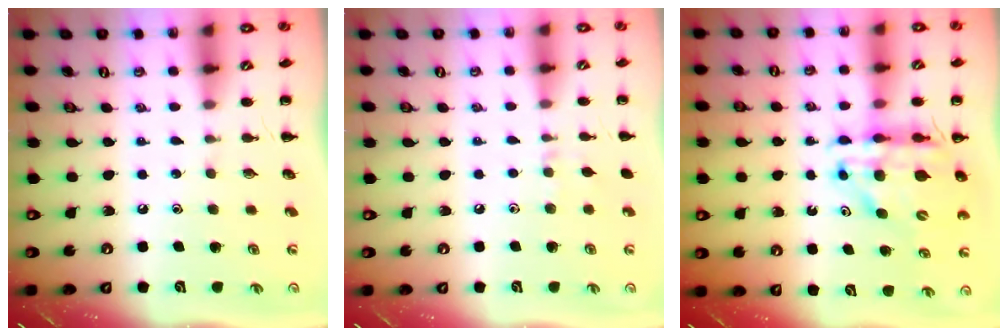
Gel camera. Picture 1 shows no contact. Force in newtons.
{"total": 3.8, "press": 3.5, "slide": 1.4}
{"total": 12.3, "press": 11.7, "slide": 3.7}